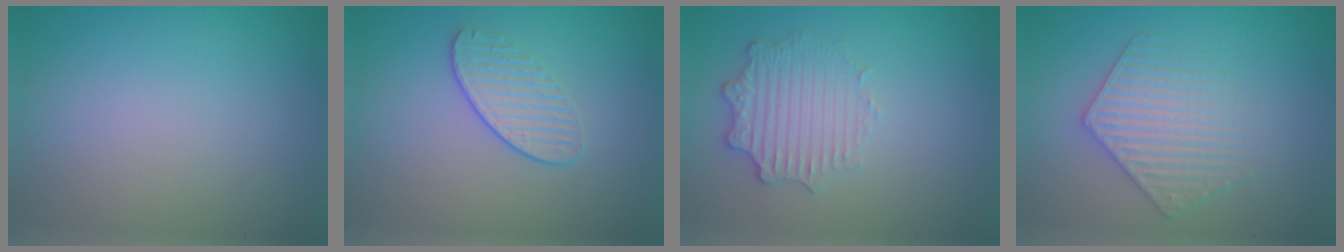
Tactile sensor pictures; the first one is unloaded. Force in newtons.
{"total": 1.9, "press": 1.5, "slide": 1.2}
{"total": 3.4, "press": 2.7, "slide": 2.1}
{"total": 4.0, "press": 4.0, "slide": 0.5}